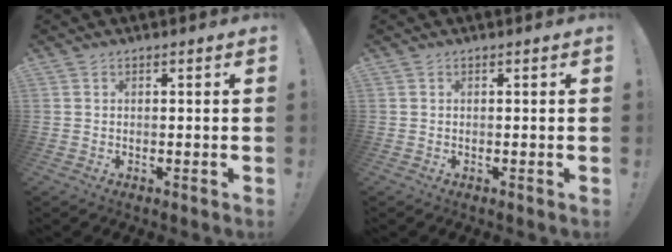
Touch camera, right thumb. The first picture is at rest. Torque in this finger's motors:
{"motor_torque": [0.00, 0.00, 0.00, 0.00, 0.00]}